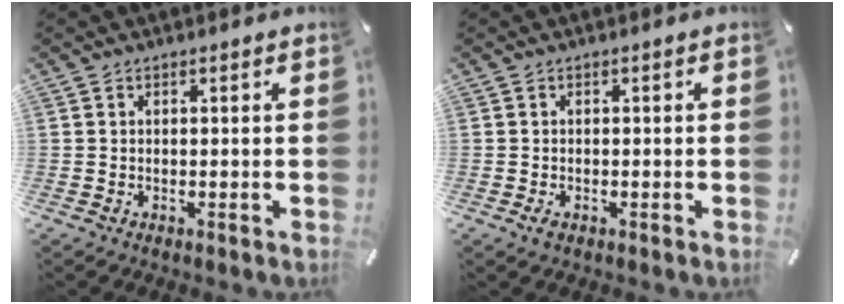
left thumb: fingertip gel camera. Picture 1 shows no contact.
{"total": 1.4, "force": [-0.7, 0.8, 0.9], "torque": [-0.016, 0.002, -0.013]}